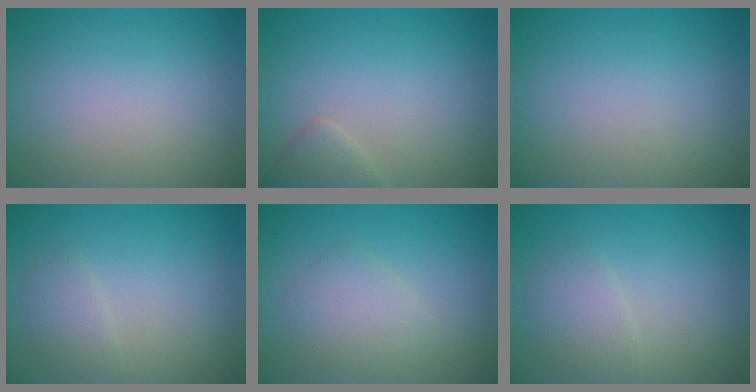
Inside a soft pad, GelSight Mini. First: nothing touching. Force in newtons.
{"total": 1.7, "press": 1.7, "slide": 0.1}
{"total": 0.0}
{"total": 1.5, "press": 1.5, "slide": 0.1}
{"total": 2.3, "press": 2.3, "slide": 0.0}
{"total": 2.0, "press": 2.0, "slide": 0.1}